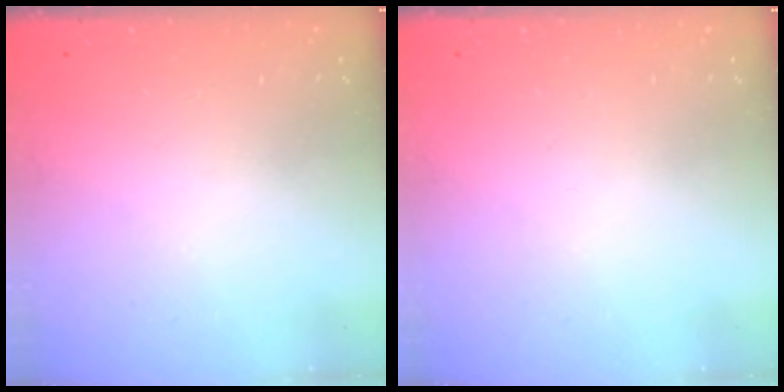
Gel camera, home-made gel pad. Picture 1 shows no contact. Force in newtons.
{"total": 0.0}